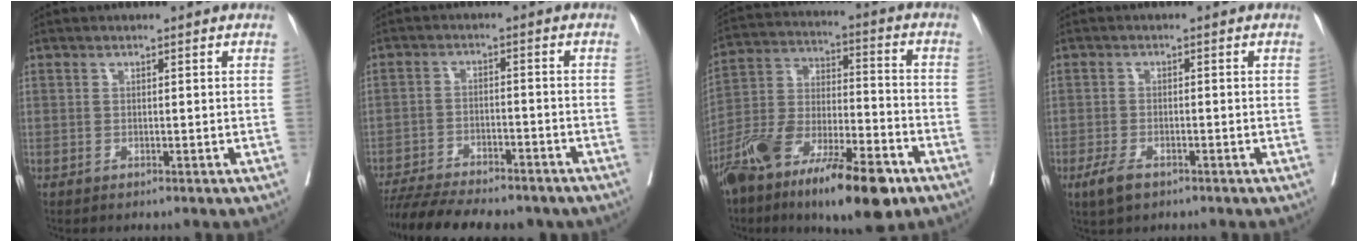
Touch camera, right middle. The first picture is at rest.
{"total": 17.4, "force": [-14.9, 4.2, 7.8], "torque": [-0.161, -0.013, -0.213]}
{"total": 19.7, "force": [-12.3, 5.1, 14.5], "torque": [-0.260, -0.017, -0.221]}
{"total": 3.5, "force": [-2.2, 1.5, 2.4], "torque": [-0.052, -0.004, -0.037]}